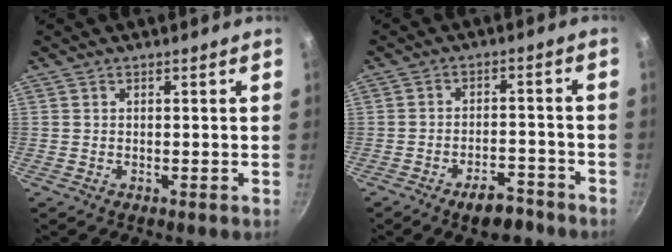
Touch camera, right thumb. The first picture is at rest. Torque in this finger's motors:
{"motor_torque": [-0.12, 0.08, -0.06, 0.00, 0.00]}